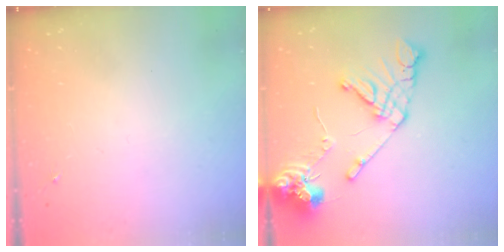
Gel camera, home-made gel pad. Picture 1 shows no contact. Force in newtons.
{"total": 15.5, "press": 15.3, "slide": 2.3}